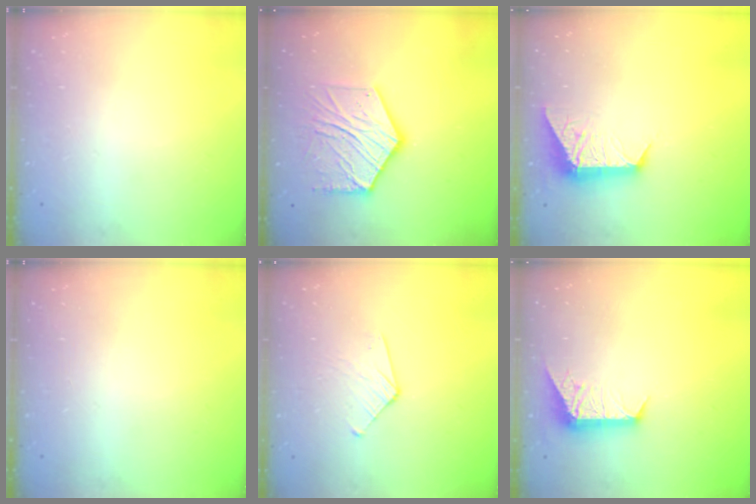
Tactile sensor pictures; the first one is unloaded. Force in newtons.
{"total": 16.6, "press": 16.6, "slide": 1.1}
{"total": 10.7, "press": 10.7, "slide": 0.6}
{"total": 0.0}
{"total": 5.7, "press": 5.7, "slide": 0.4}
{"total": 8.1, "press": 8.1, "slide": 0.7}